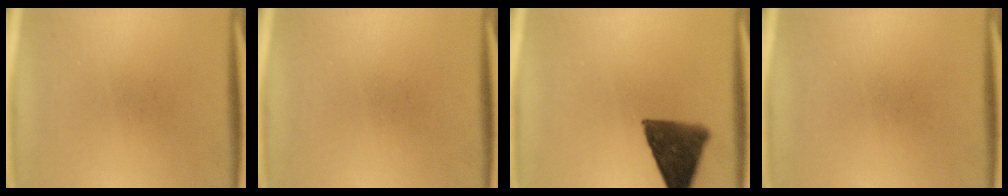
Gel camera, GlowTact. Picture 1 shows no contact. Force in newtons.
{"total": 0.0}
{"total": 11.1}
{"total": 0.0}